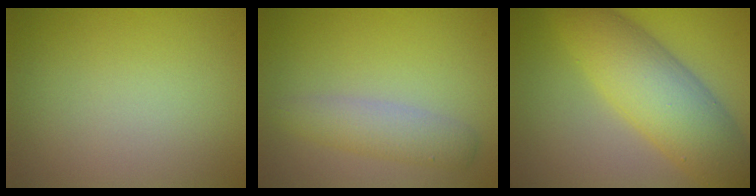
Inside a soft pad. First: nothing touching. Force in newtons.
{"total": 3.0, "press": 3.0, "slide": 0.1}
{"total": 8.7, "press": 8.7, "slide": 0.1}